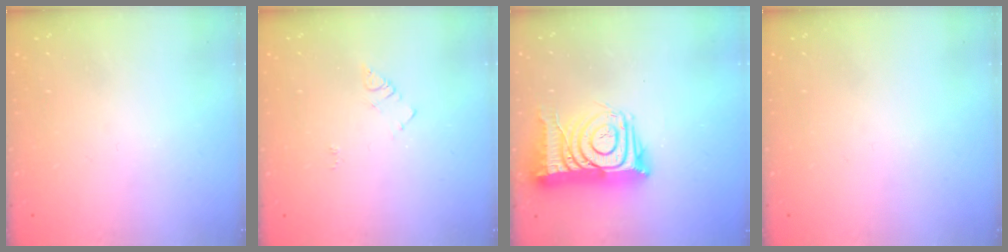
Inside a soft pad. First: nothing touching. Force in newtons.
{"total": 5.1, "press": 5.0, "slide": 0.9}
{"total": 17.8, "press": 17.8, "slide": 1.3}
{"total": 0.0}